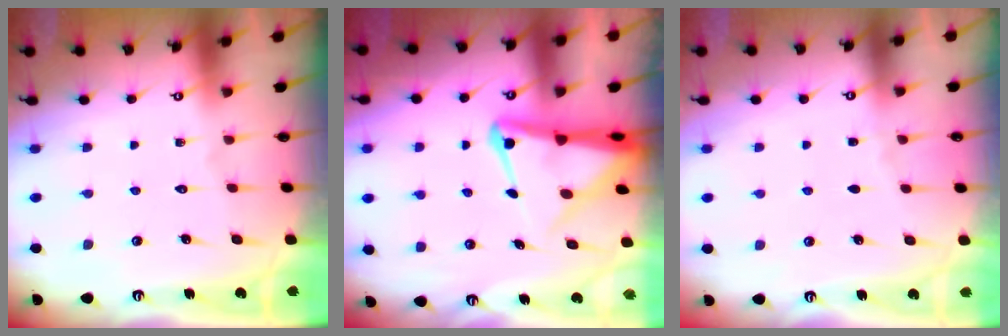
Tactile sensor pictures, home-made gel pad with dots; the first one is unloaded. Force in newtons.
{"total": 7.0, "press": 7.0, "slide": 0.8}
{"total": 2.4, "press": 2.4, "slide": 0.5}